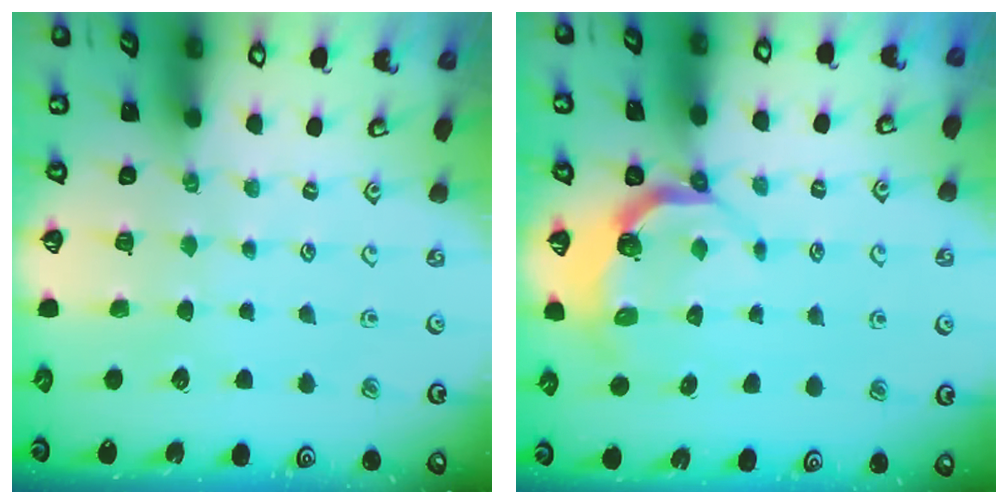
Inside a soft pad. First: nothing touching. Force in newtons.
{"total": 4.6, "press": 3.1, "slide": 3.3}